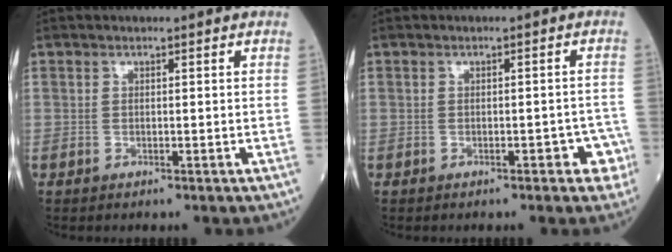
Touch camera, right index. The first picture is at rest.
{"total": 3.1, "force": [-1.6, 1.4, 2.3], "torque": [-0.014, 0.013, -0.019]}